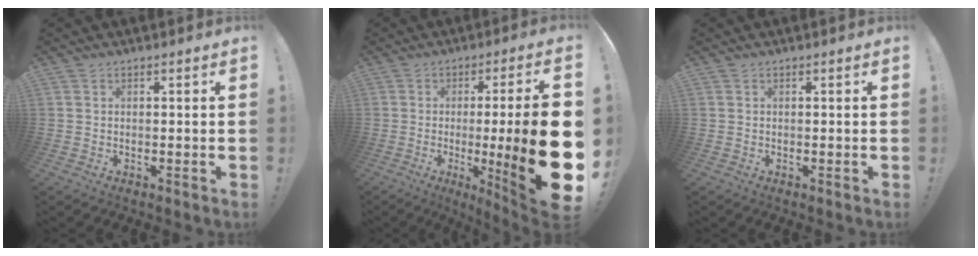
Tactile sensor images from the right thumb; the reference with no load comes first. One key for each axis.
{"total": 23.5, "fx": -3.0, "fy": 1.4, "fz": 23.2, "tx": -0.353, "ty": -0.016, "tz": -0.039}
{"total": 0.0}